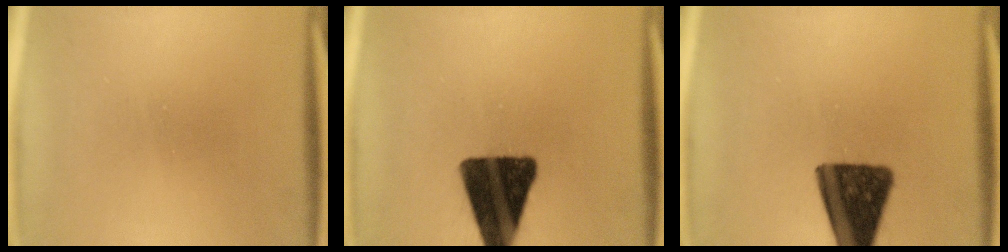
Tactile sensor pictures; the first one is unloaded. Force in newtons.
{"total": 16.6}
{"total": 15.1}